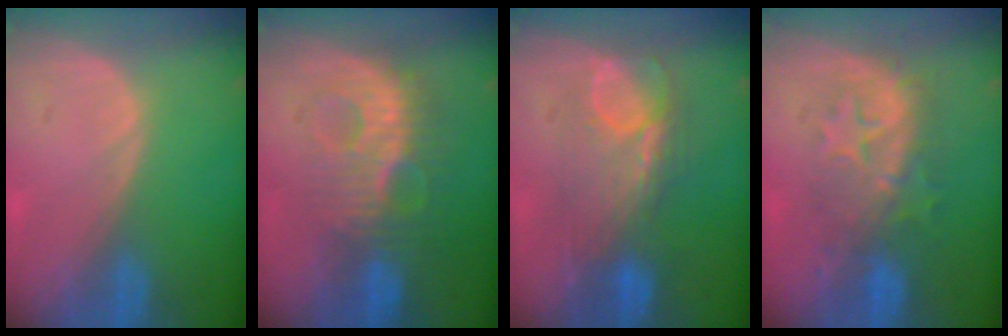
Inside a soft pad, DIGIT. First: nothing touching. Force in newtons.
{"total": 9.2, "press": 8.6, "slide": 3.1}
{"total": 7.8, "press": 7.6, "slide": 1.8}
{"total": 8.1, "press": 8.1, "slide": 0.9}